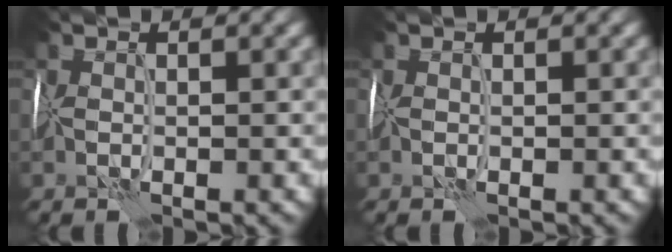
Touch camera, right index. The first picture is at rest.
{"total": 0.0}